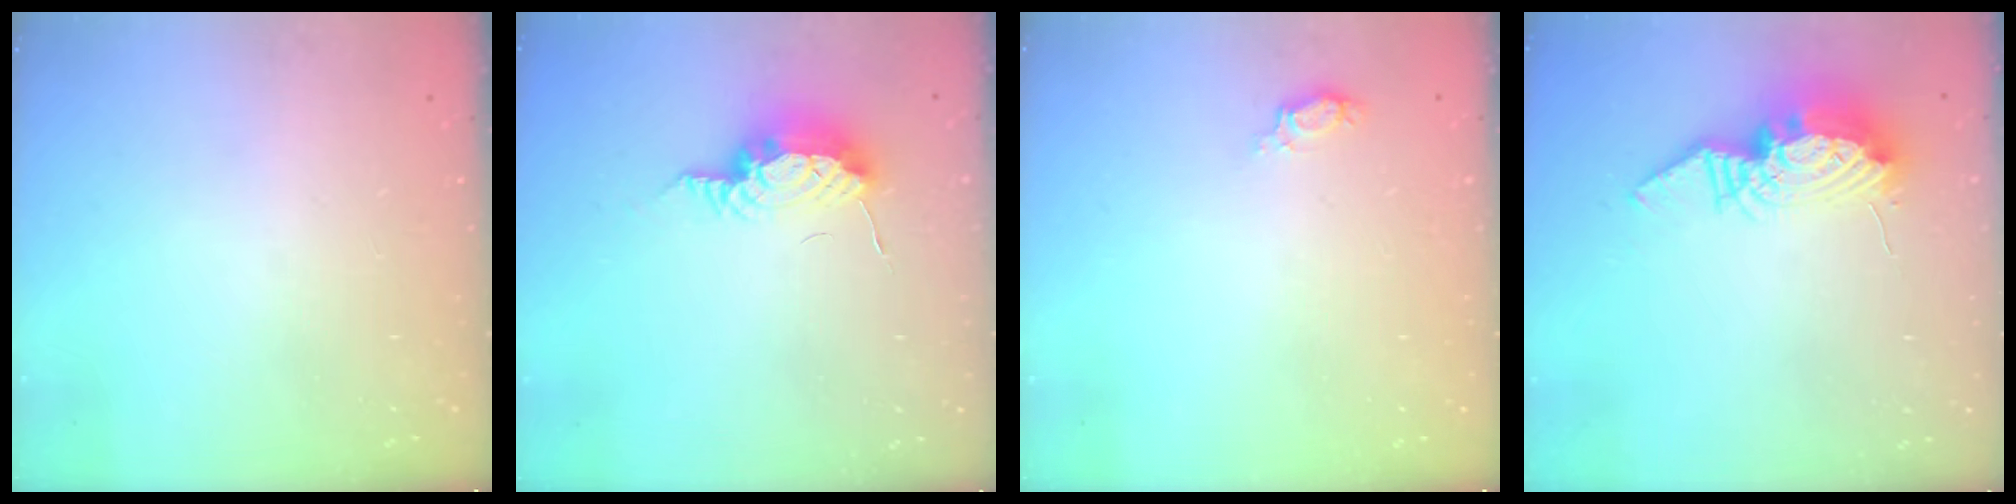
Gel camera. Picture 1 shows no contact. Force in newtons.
{"total": 8.3, "press": 8.2, "slide": 1.5}
{"total": 5.2, "press": 4.9, "slide": 1.7}
{"total": 11.8, "press": 11.8, "slide": 1.1}